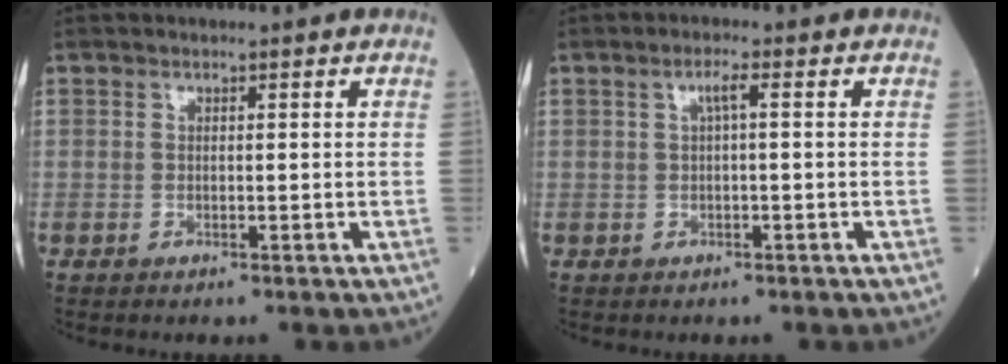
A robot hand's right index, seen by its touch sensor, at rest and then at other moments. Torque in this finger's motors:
{"motor_torque": [0.30, 0.02, 0.01, 0.02]}